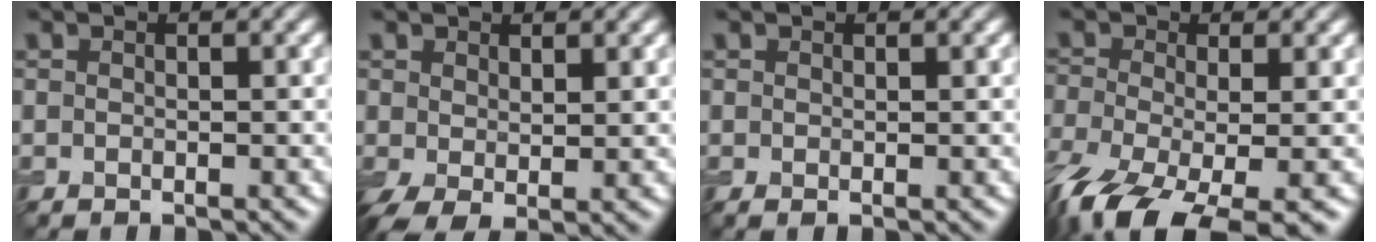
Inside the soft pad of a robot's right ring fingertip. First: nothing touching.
{"total": 3.0, "force": [0.3, 1.4, 2.6], "torque": [-0.060, -0.004, 0.007]}
{"total": 0.6, "force": [0.2, 0.1, 0.5], "torque": [-0.009, -0.002, 0.004]}
{"total": 9.3, "force": [-4.6, 4.0, 7.0], "torque": [-0.149, -0.036, -0.082]}